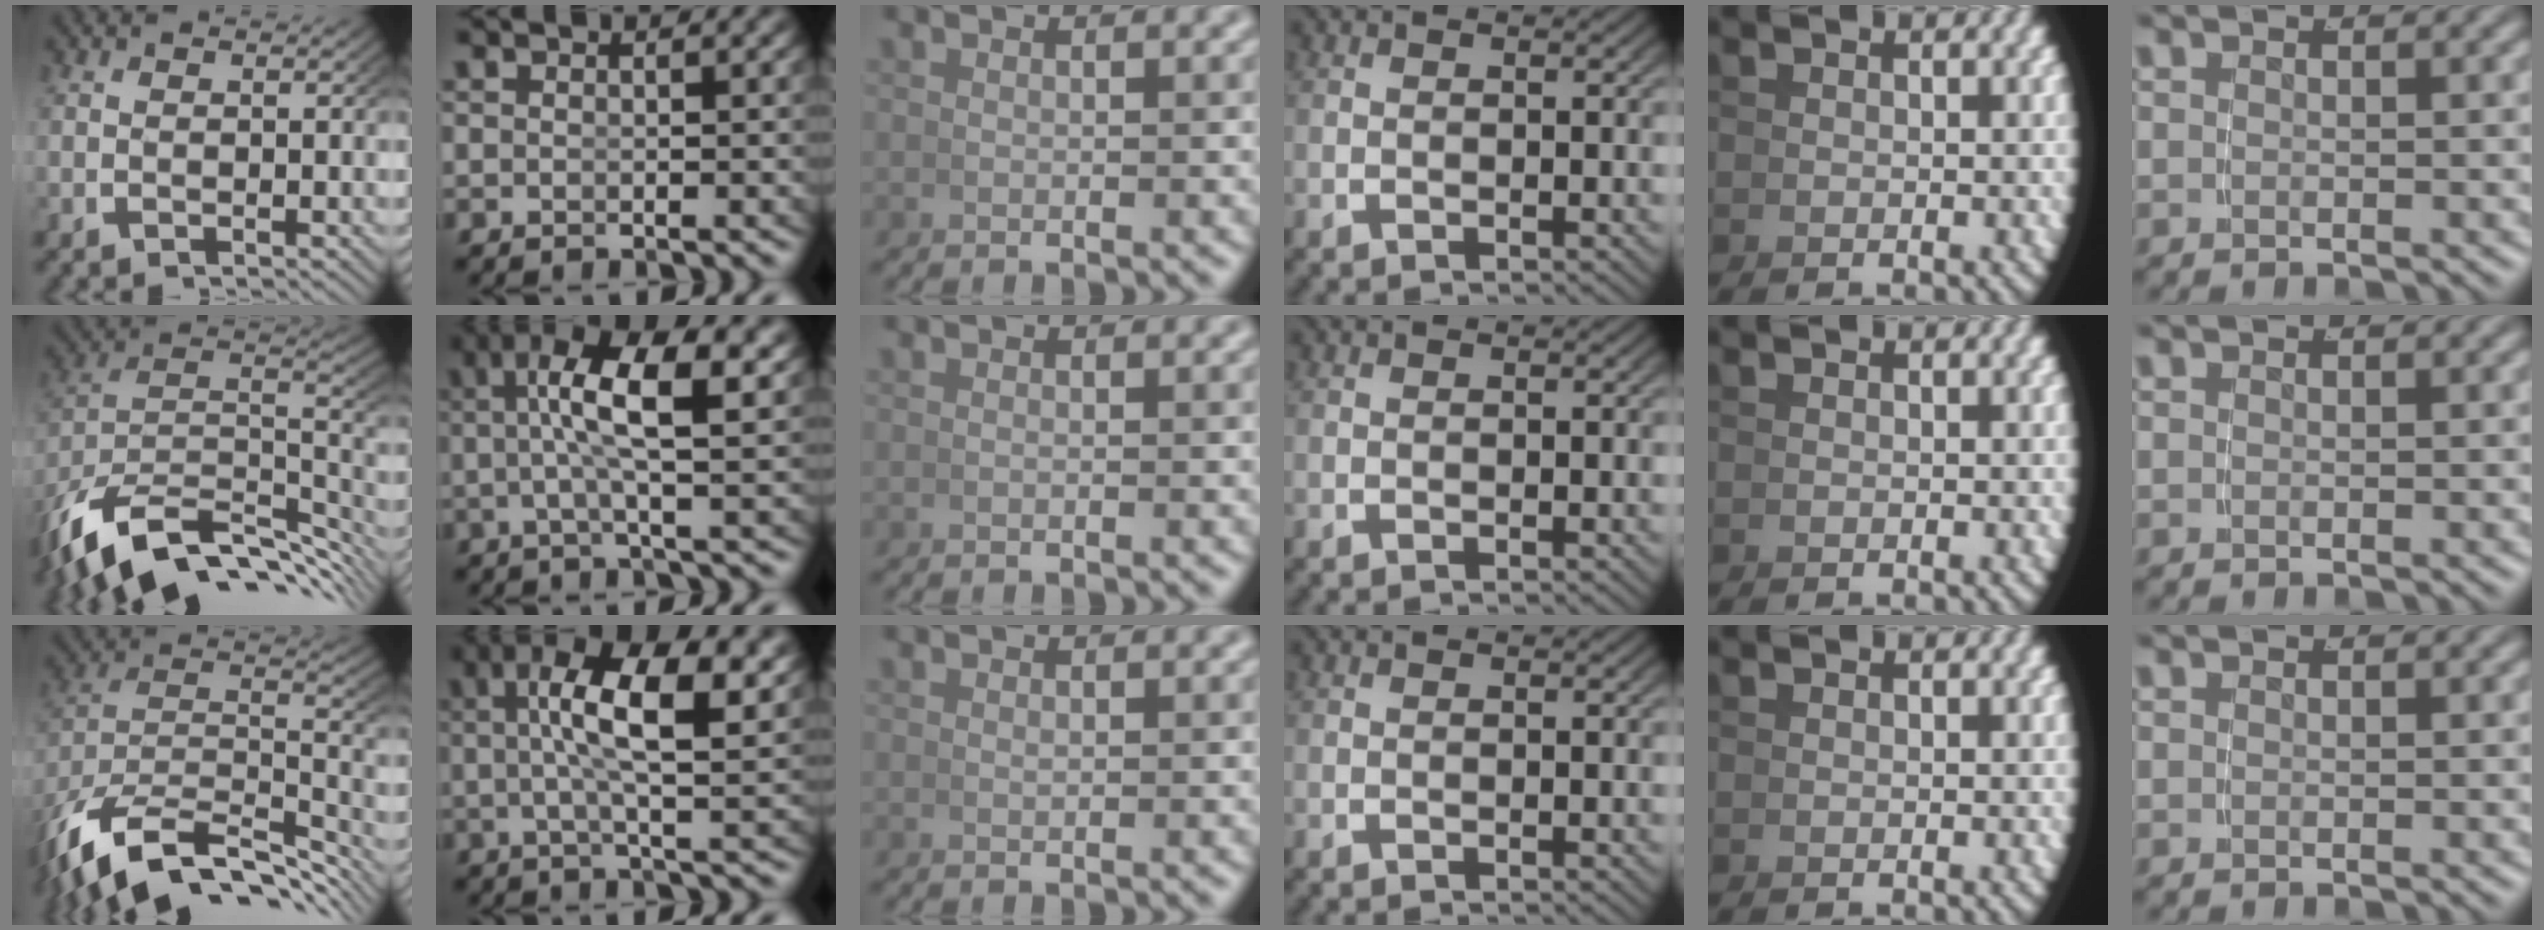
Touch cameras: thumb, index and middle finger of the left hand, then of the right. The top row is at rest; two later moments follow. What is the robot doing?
{"motion": "lift_and_place", "object": "cup"}